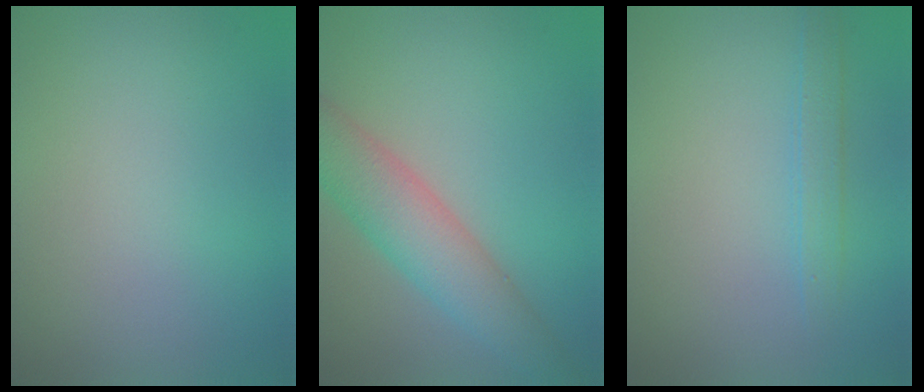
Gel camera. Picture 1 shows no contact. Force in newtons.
{"total": 5.4, "press": 5.4, "slide": 0.1}
{"total": 1.6, "press": 1.6, "slide": 0.0}